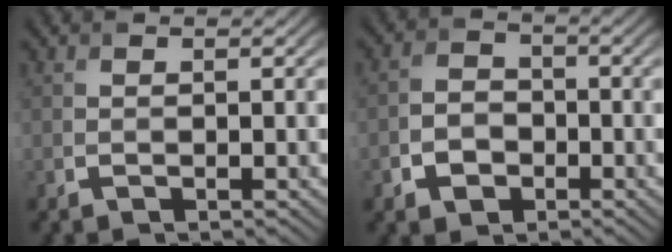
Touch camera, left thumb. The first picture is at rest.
{"total": 3.8, "force": [-1.8, 2.7, 1.9], "torque": [-0.030, -0.001, -0.039]}